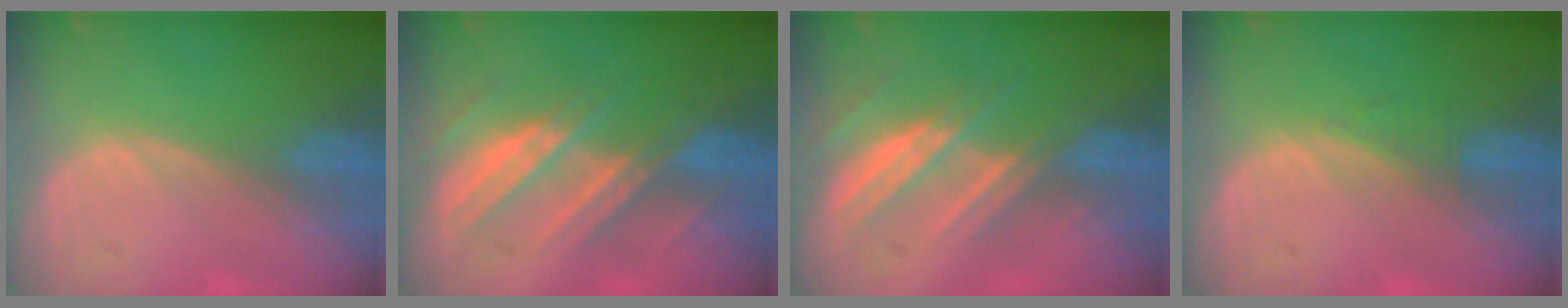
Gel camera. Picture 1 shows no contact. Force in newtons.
{"total": 7.4, "press": 7.3, "slide": 0.9}
{"total": 7.4, "press": 6.7, "slide": 3.1}
{"total": 1.2, "press": 1.2, "slide": 0.1}